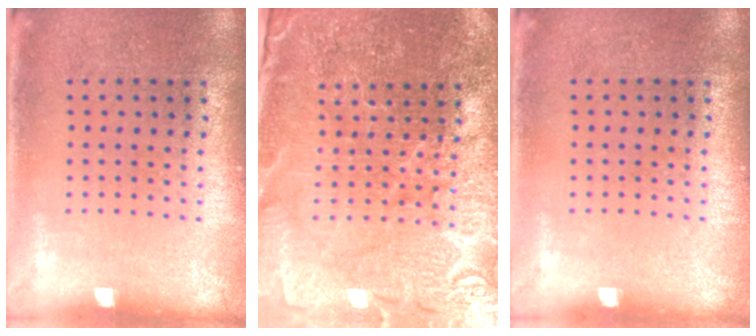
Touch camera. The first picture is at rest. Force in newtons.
{"total": 4.2, "press": 3.9, "slide": 1.3}
{"total": 0.0}